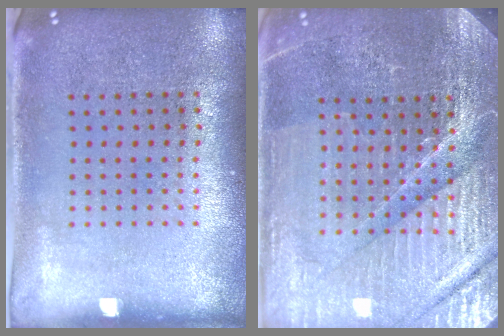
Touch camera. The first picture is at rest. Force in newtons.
{"total": 4.9, "press": 4.6, "slide": 1.7}